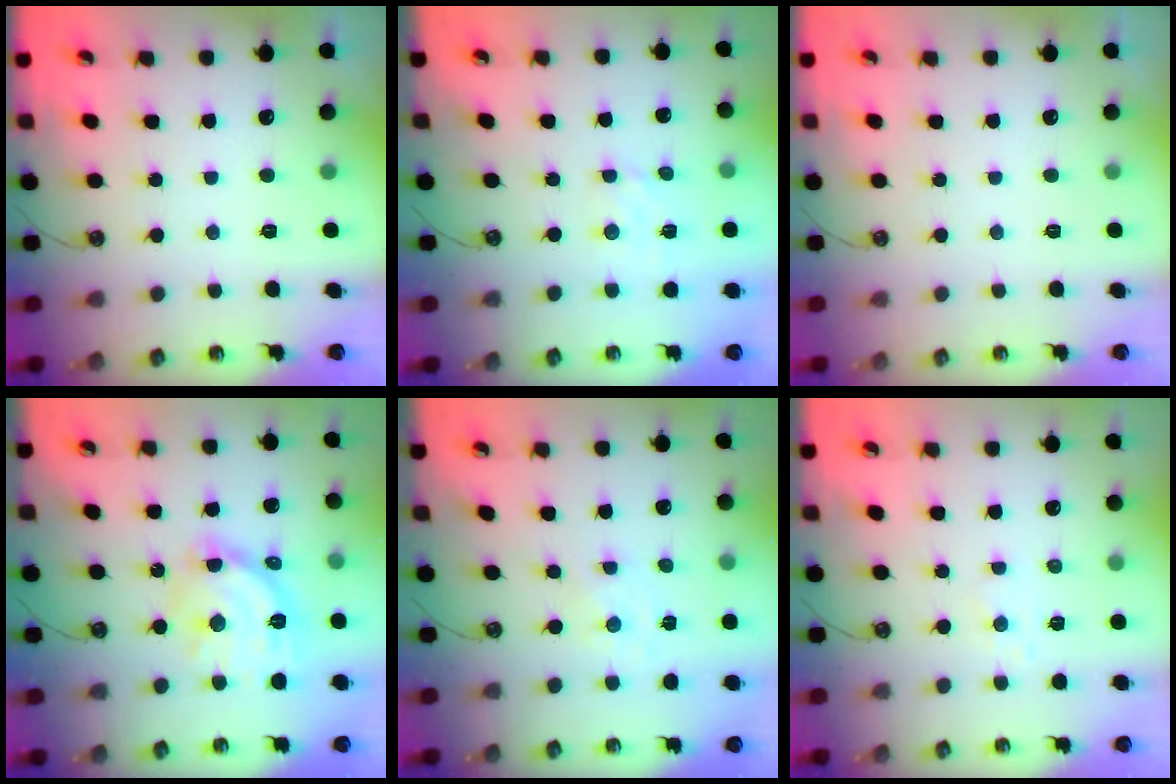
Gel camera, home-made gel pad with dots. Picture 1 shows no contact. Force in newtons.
{"total": 3.7, "press": 3.6, "slide": 0.4}
{"total": 0.0}
{"total": 16.0, "press": 16.0, "slide": 1.3}
{"total": 0.0}
{"total": 5.0, "press": 4.9, "slide": 0.6}